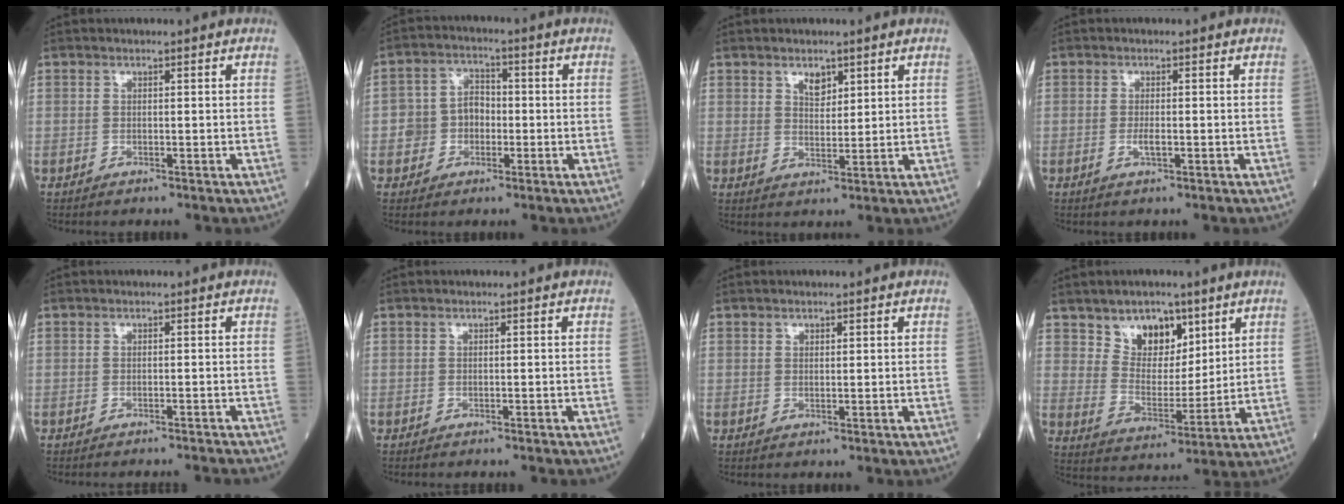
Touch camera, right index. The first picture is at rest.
{"total": 5.6, "force": [-1.2, 4.7, 2.8], "torque": [-0.059, 0.022, -0.023]}
{"total": 3.1, "force": [1.9, 1.6, 1.7], "torque": [-0.030, -0.001, 0.037]}
{"total": 1.7, "force": [-0.5, 0.4, 1.5], "torque": [-0.030, -0.001, -0.006]}
{"total": 5.6, "force": [-5.4, -0.6, 1.3], "torque": [-0.011, -0.015, -0.062]}
{"total": 2.0, "force": [-1.9, 0.0, 0.8], "torque": [-0.010, -0.001, -0.025]}
{"total": 0.7, "force": [0.4, 0.5, 0.3], "torque": [-0.003, -0.003, 0.004]}
{"total": 8.6, "force": [5.4, 5.1, 4.3], "torque": [-0.070, -0.001, 0.100]}